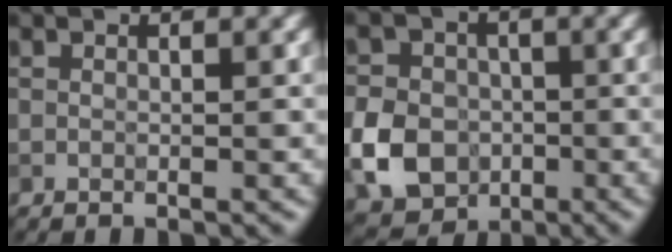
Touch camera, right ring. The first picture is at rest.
{"total": 5.9, "force": [-1.7, 5.0, 2.7], "torque": [-0.049, -0.001, -0.043]}